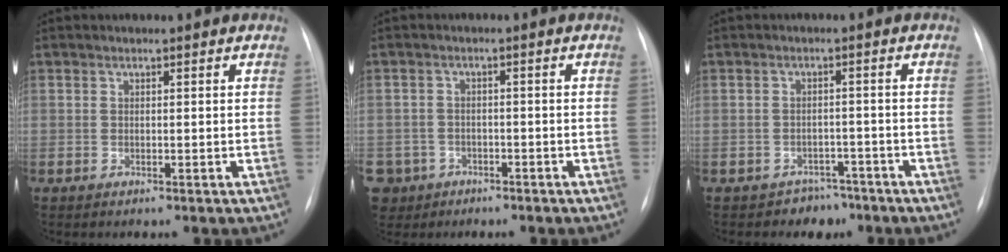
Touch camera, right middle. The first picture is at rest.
{"total": 8.1, "force": [-4.4, 6.7, 1.0], "torque": [-0.041, 0.007, -0.070]}
{"total": 3.6, "force": [-2.7, 2.3, -0.4], "torque": [0.009, 0.014, -0.035]}